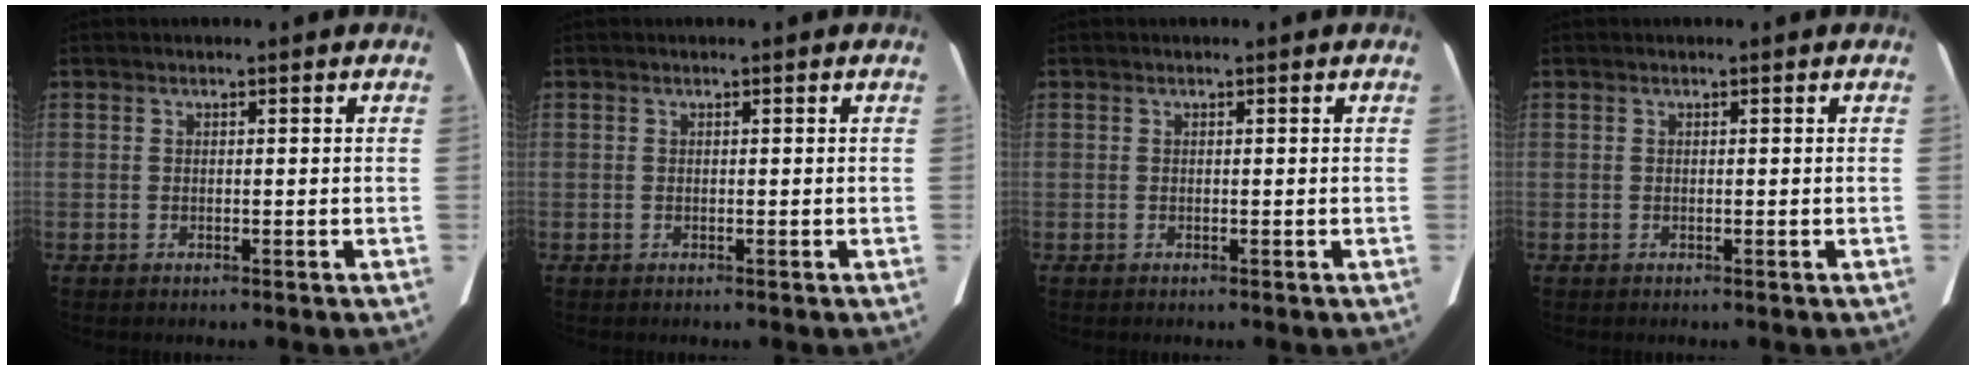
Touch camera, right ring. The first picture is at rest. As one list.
[{"total": 0.0}, {"total": 0.0}, {"total": 0.0}]